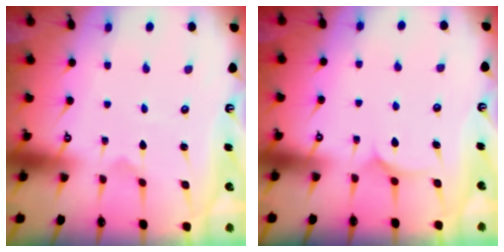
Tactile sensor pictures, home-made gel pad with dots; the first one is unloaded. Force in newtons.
{"total": 6.3, "press": 6.3, "slide": 0.5}